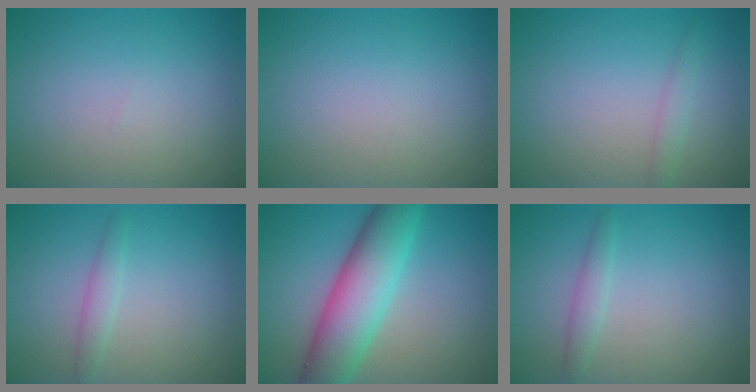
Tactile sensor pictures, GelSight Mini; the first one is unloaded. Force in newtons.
{"total": 0.0}
{"total": 1.2, "press": 1.2, "slide": 0.0}
{"total": 1.5, "press": 1.5, "slide": 0.0}
{"total": 8.3, "press": 8.3, "slide": 0.1}
{"total": 1.3, "press": 1.3, "slide": 0.0}